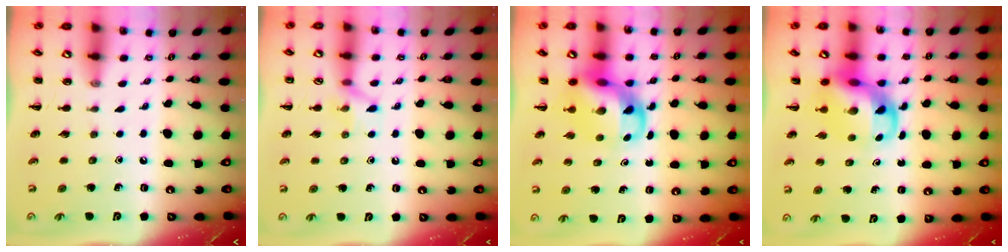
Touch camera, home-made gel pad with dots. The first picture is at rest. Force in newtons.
{"total": 6.4, "press": 6.3, "slide": 1.0}
{"total": 8.8, "press": 8.5, "slide": 2.3}
{"total": 8.8, "press": 8.5, "slide": 2.3}